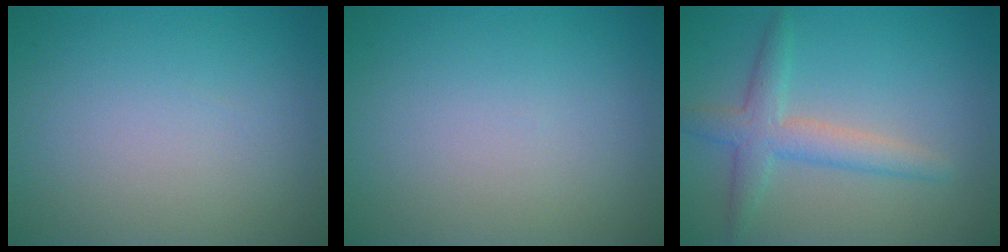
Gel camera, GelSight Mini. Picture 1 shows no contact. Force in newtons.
{"total": 0.0}
{"total": 2.8, "press": 2.8, "slide": 0.2}